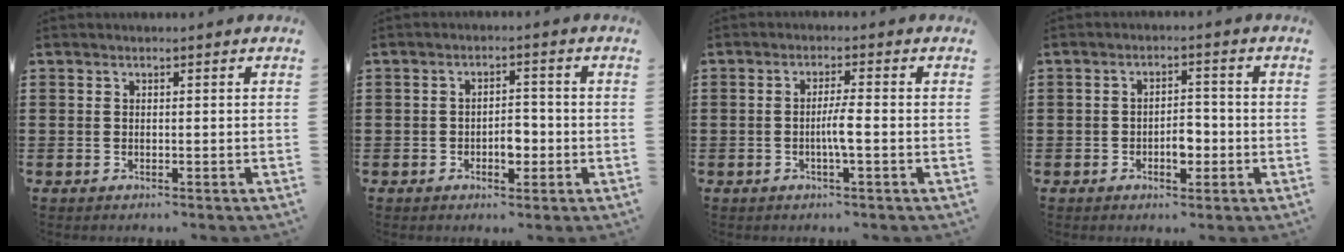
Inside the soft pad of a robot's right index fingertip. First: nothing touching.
{"total": 3.7, "force": [-1.1, 2.0, 2.9], "torque": [-0.046, 0.001, -0.023]}
{"total": 3.2, "force": [-0.8, 0.1, 3.1], "torque": [-0.057, -0.002, -0.016]}
{"total": 3.9, "force": [-1.4, 2.1, 3.0], "torque": [-0.054, 0.005, -0.025]}